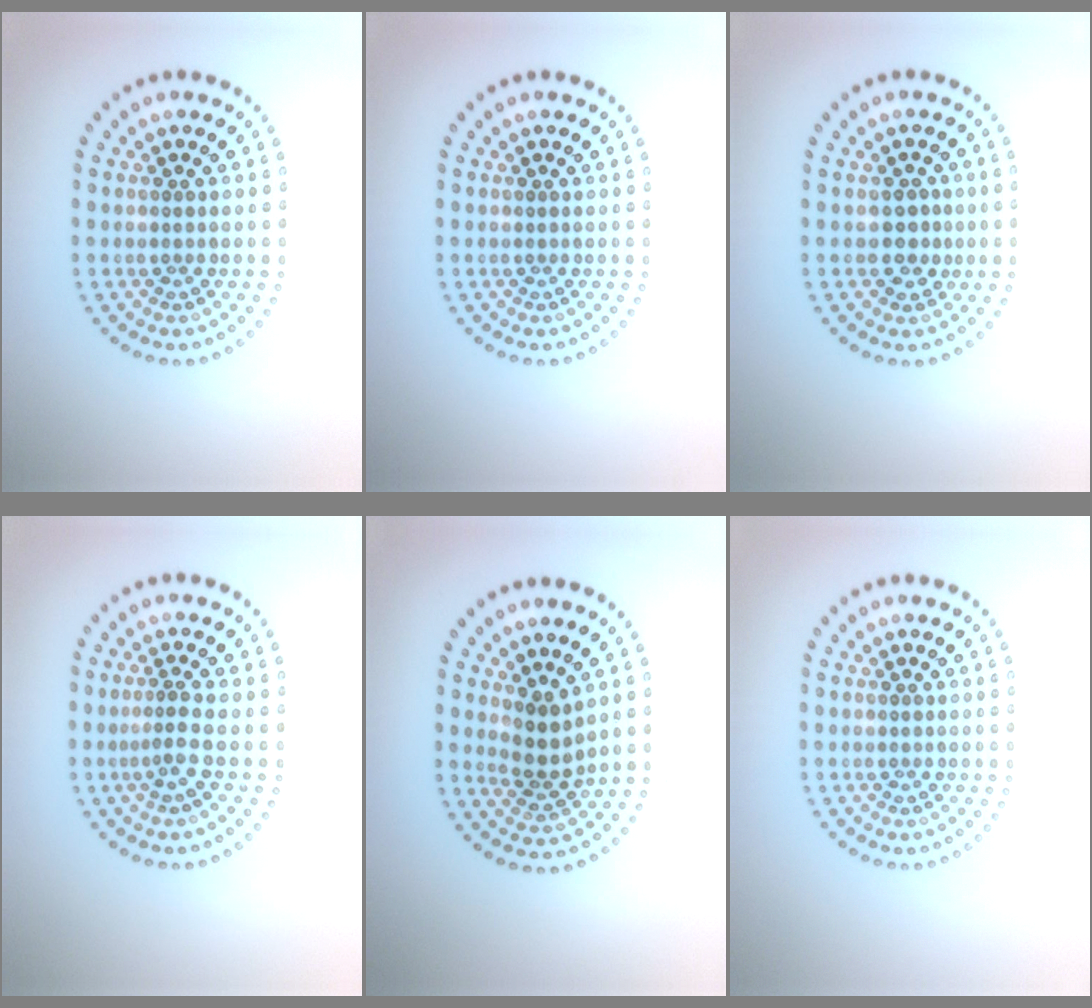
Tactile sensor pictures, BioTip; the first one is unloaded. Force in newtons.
{"total": 0.0}
{"total": 1.9, "press": 1.8, "slide": 0.7}
{"total": 1.6, "press": 1.1, "slide": 1.2}
{"total": 2.5, "press": 2.0, "slide": 1.6}
{"total": 0.0}